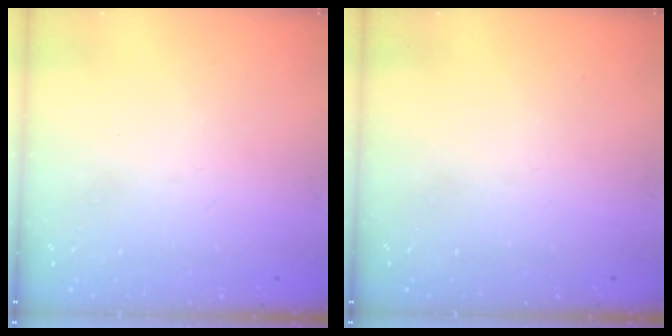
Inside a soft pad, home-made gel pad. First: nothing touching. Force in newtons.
{"total": 0.0}